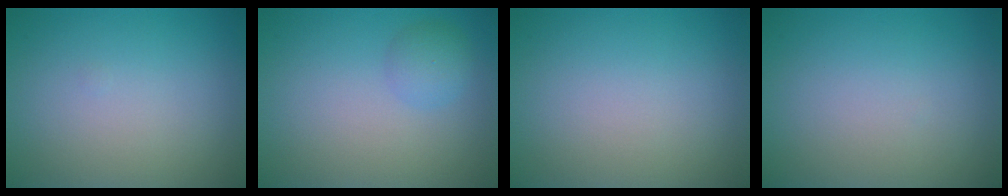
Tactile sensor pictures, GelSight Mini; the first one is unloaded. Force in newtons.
{"total": 1.9, "press": 1.9, "slide": 0.1}
{"total": 0.0}
{"total": 0.0}